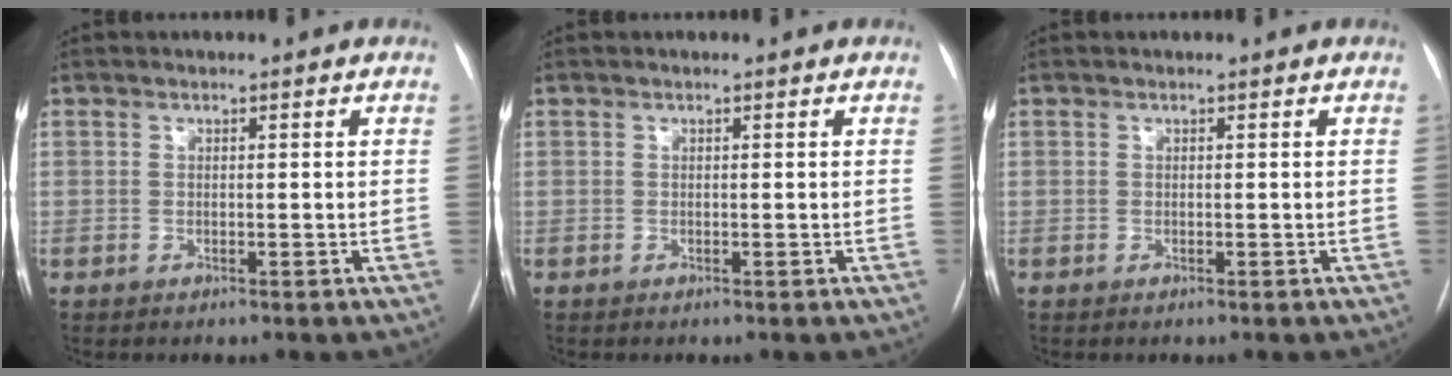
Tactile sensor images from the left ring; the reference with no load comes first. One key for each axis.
{"total": 0.0}
{"total": 0.0}